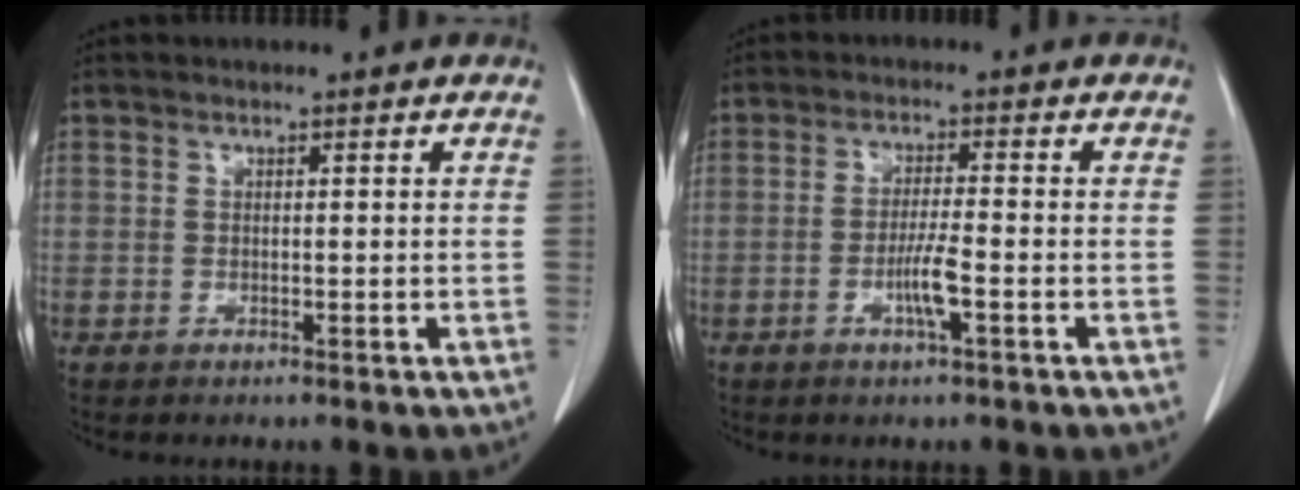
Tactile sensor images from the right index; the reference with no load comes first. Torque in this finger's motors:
{"motor_torque": [0.80, -0.19, 0.50, 0.07]}